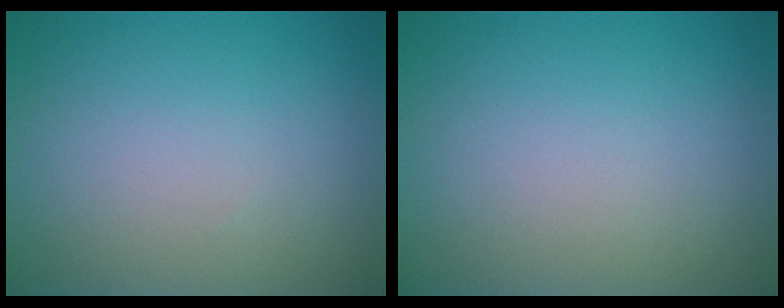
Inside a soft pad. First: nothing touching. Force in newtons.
{"total": 0.0}